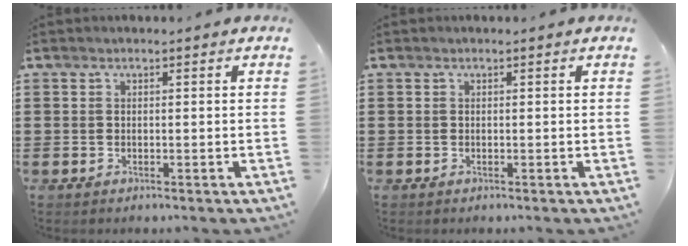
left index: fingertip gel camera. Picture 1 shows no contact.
{"total": 0.0}